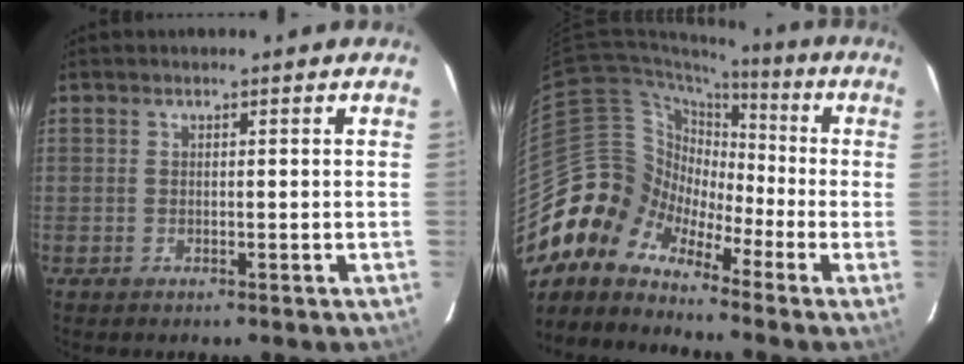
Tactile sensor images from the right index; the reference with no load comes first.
{"total": 10.1, "force": [-6.9, 7.3, 1.6], "torque": [-0.042, 0.039, -0.160]}